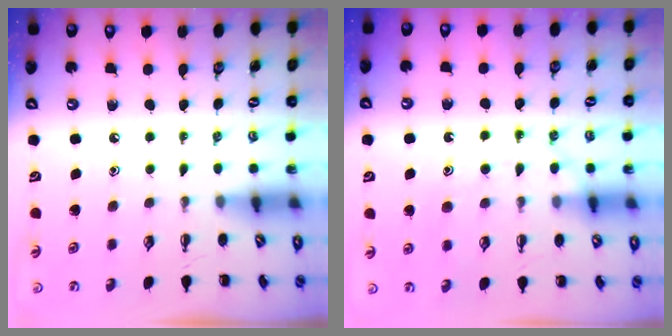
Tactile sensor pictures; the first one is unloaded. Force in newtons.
{"total": 10.6, "press": 10.6, "slide": 0.7}